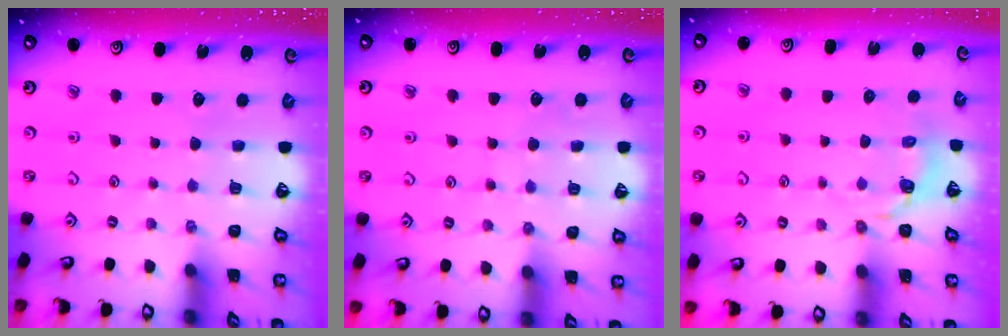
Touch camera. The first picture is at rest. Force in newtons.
{"total": 4.3, "press": 4.2, "slide": 0.5}
{"total": 3.3, "press": 2.1, "slide": 2.6}